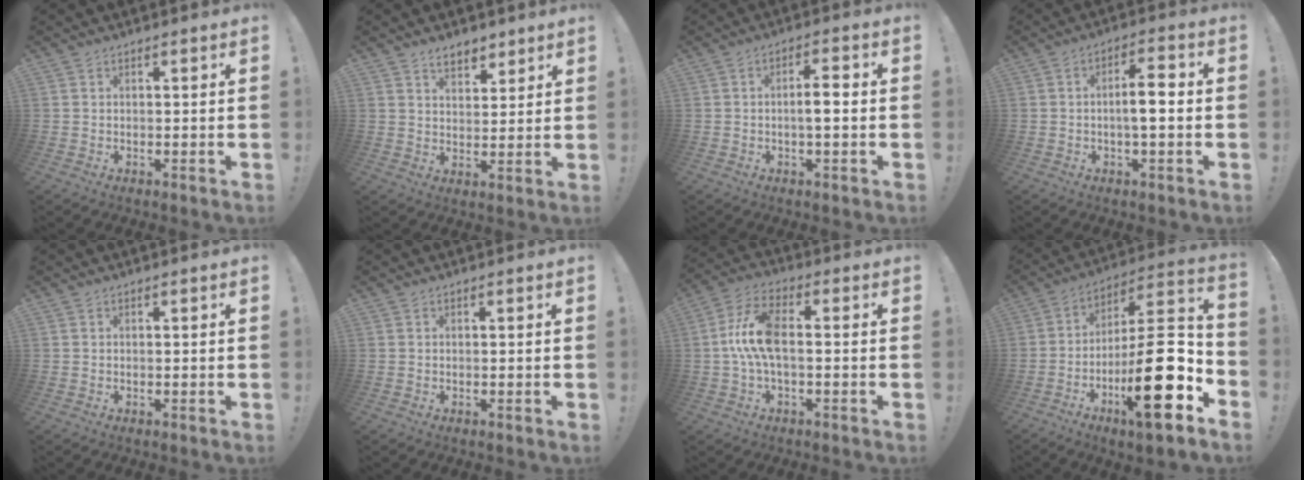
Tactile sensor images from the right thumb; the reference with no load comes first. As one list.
[{"total": 6.0, "force": [4.6, 3.2, 2.3], "torque": [-0.023, -0.027, 0.082]}, {"total": 5.0, "force": [-0.7, 1.0, 4.9], "torque": [-0.084, 0.007, -0.016]}, {"total": 6.9, "force": [-0.9, 1.7, 6.7], "torque": [-0.121, 0.010, -0.020]}, {"total": 0.0}, {"total": 0.0}, {"total": 10.8, "force": [-0.3, 4.4, 9.8], "torque": [-0.201, 0.002, -0.005]}, {"total": 23.4, "force": [-8.5, 6.5, 20.7], "torque": [-0.332, 0.043, -0.138]}]